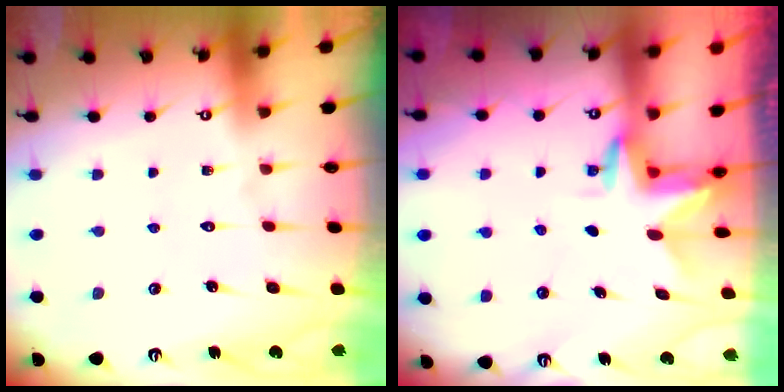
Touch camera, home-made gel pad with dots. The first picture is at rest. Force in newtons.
{"total": 3.0, "press": 3.0, "slide": 0.2}